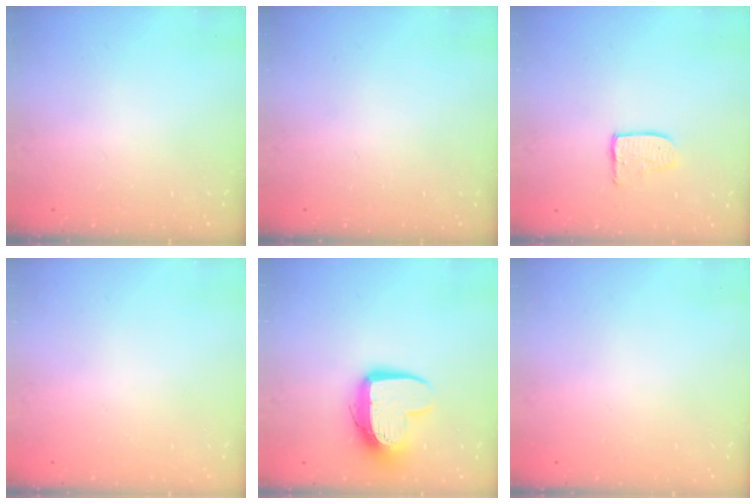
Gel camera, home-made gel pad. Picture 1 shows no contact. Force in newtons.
{"total": 0.0}
{"total": 5.5, "press": 5.5, "slide": 0.2}
{"total": 0.0}
{"total": 13.2, "press": 13.2, "slide": 1.1}
{"total": 0.0}